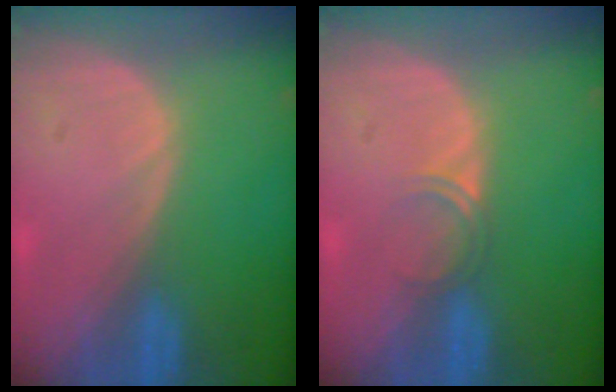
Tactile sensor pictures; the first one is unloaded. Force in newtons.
{"total": 1.8, "press": 1.5, "slide": 1.1}